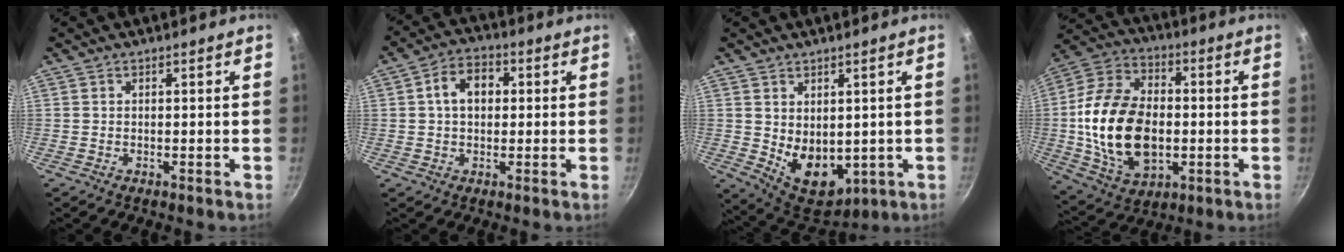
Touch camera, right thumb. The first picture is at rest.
{"total": 7.6, "force": [1.2, 5.5, 5.2], "torque": [-0.063, 0.017, 0.008]}
{"total": 10.5, "force": [0.5, 7.3, 7.5], "torque": [-0.087, -0.027, 0.035]}
{"total": 20.3, "force": [-1.4, 13.1, 15.4], "torque": [-0.273, 0.013, -0.016]}